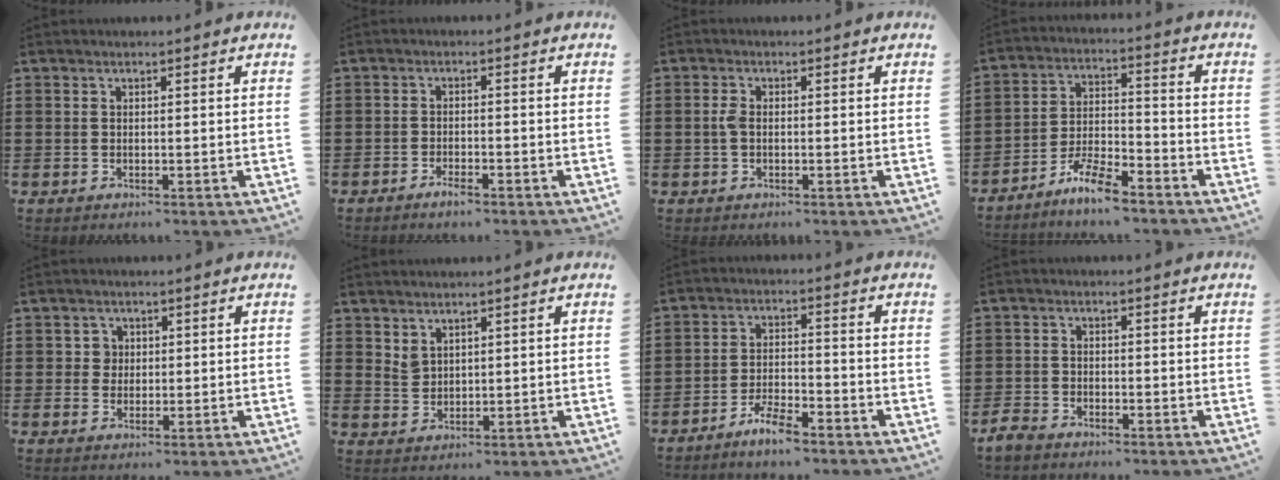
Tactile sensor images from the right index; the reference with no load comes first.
{"total": 1.7, "force": [-1.4, 0.5, 0.7], "torque": [-0.016, 0.001, -0.026]}
{"total": 1.9, "force": [-0.2, 1.0, 1.6], "torque": [-0.048, -0.003, -0.008]}
{"total": 6.6, "force": [-5.8, 1.1, 3.0], "torque": [-0.071, 0.005, -0.111]}
{"total": 2.2, "force": [0.4, 2.0, 0.7], "torque": [-0.023, 0.010, 0.005]}
{"total": 2.3, "force": [2.1, 1.0, 0.2], "torque": [-0.008, 0.004, 0.041]}
{"total": 4.4, "force": [-4.0, 0.8, 1.7], "torque": [-0.046, 0.004, -0.081]}
{"total": 2.3, "force": [-2.1, 0.8, 0.2], "torque": [-0.023, 0.000, -0.049]}